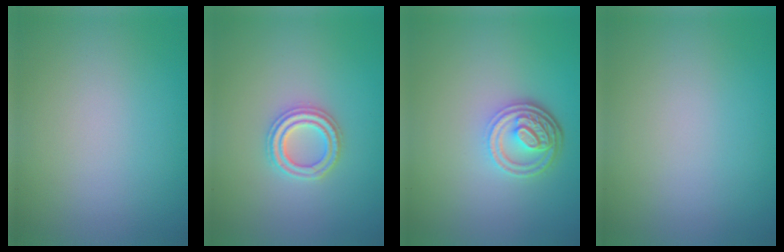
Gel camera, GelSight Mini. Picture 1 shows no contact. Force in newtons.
{"total": 2.7, "press": 2.6, "slide": 0.7}
{"total": 4.5, "press": 3.3, "slide": 3.0}
{"total": 0.0}